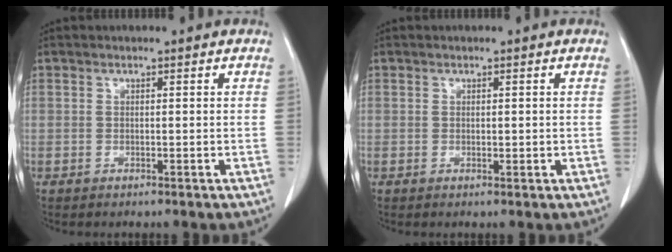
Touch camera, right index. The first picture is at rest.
{"total": 0.8, "force": [0.1, 0.5, 0.6], "torque": [-0.010, -0.003, 0.002]}